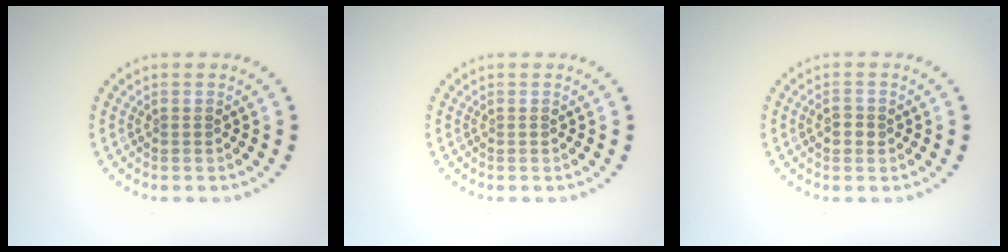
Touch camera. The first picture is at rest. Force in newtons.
{"total": 0.0}
{"total": 1.3, "press": 1.3, "slide": 0.2}